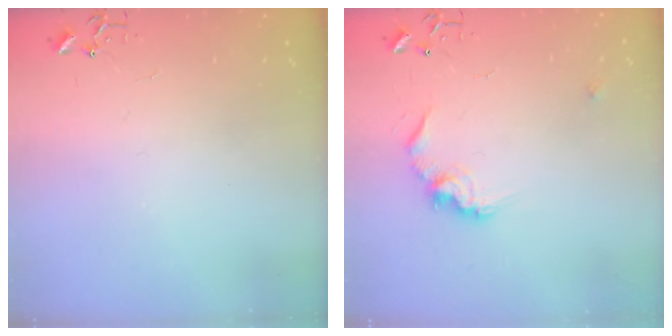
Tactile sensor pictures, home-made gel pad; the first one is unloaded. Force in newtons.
{"total": 11.9, "press": 11.8, "slide": 1.0}